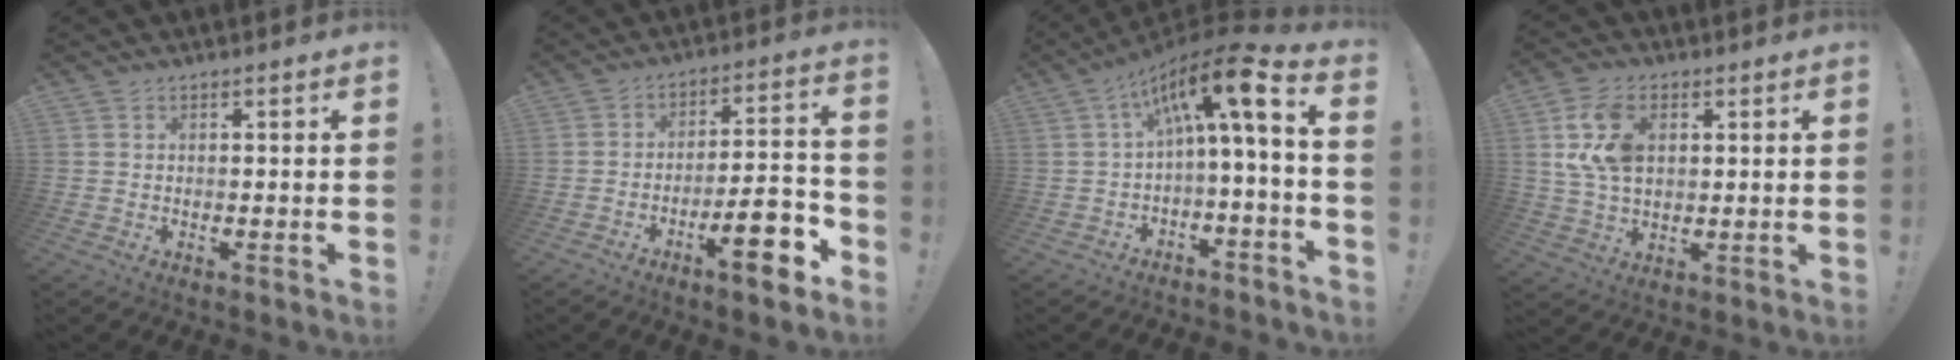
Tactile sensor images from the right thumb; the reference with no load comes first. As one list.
[{"total": 13.6, "force": [-7.4, 3.7, 10.9], "torque": [-0.138, 0.050, -0.116]}, {"total": 12.4, "force": [2.8, 1.2, 12.0], "torque": [-0.194, -0.021, 0.032]}, {"total": 13.5, "force": [3.6, 8.9, 9.6], "torque": [-0.191, -0.003, 0.067]}]